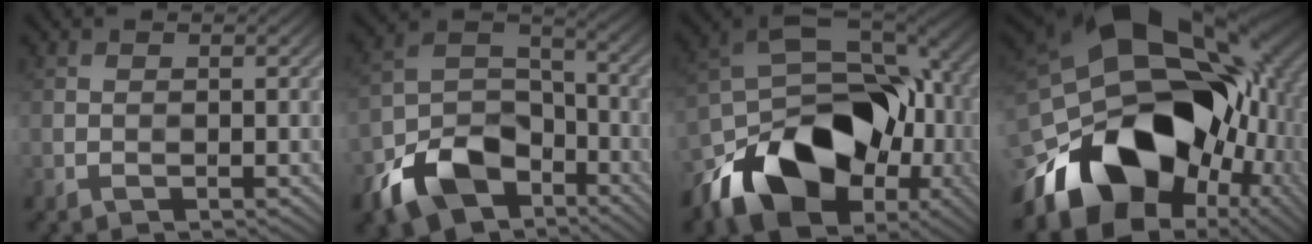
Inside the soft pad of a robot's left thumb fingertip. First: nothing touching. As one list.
[{"total": 12.2, "force": [-6.9, 7.5, 6.6], "torque": [-0.140, -0.019, -0.134]}, {"total": 16.7, "force": [-7.3, 10.7, 10.6], "torque": [-0.210, -0.036, -0.121]}, {"total": 19.9, "force": [-2.9, 13.7, 14.2], "torque": [-0.259, -0.039, -0.024]}]